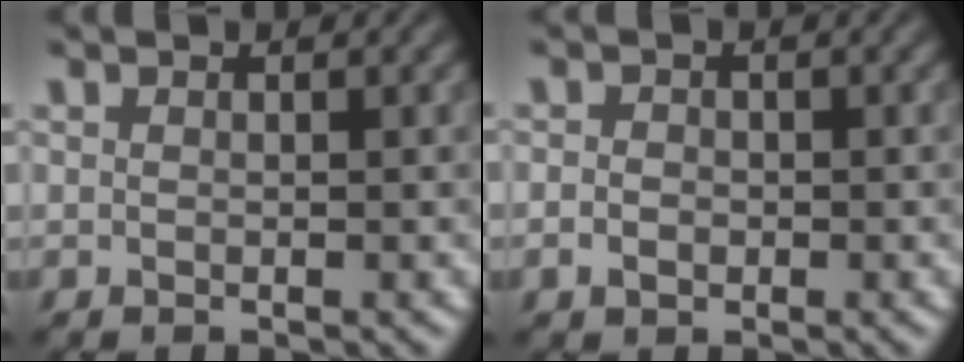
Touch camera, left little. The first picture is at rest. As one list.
[{"total": 1.6, "force": [-0.4, 1.3, 0.8], "torque": [-0.005, 0.005, -0.011]}]